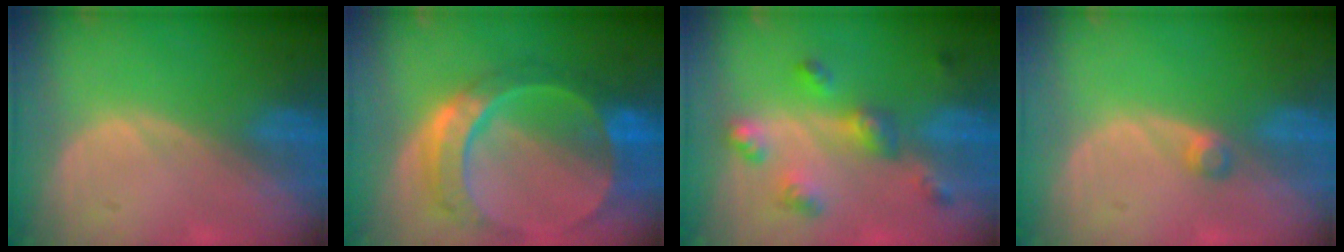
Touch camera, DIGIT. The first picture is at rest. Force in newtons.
{"total": 10.8, "press": 9.1, "slide": 5.8}
{"total": 6.7, "press": 5.9, "slide": 3.3}
{"total": 1.6, "press": 1.4, "slide": 0.8}